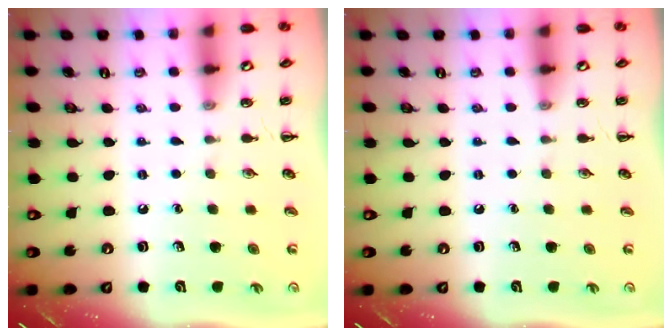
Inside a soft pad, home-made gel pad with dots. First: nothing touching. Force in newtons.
{"total": 0.0}